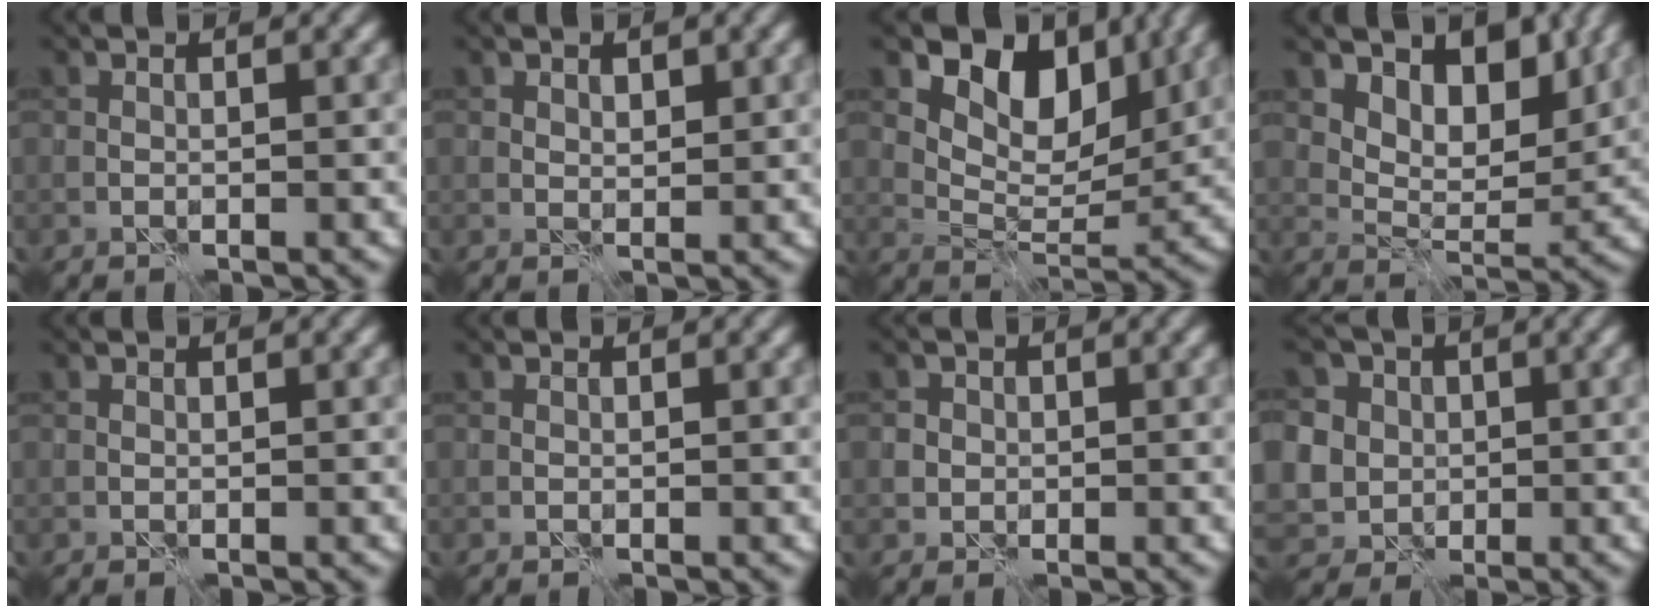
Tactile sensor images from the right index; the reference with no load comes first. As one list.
[{"total": 1.3, "force": [0.8, 0.7, 0.7], "torque": [-0.009, -0.002, 0.014]}, {"total": 7.6, "force": [4.3, 4.4, 4.4], "torque": [-0.062, -0.012, 0.068]}, {"total": 6.5, "force": [4.0, 3.5, 3.7], "torque": [-0.053, -0.014, 0.059]}, {"total": 0.0}, {"total": 0.0}, {"total": 1.8, "force": [0.3, 1.7, 0.4], "torque": [0.004, 0.003, 0.000]}, {"total": 7.9, "force": [2.3, 7.0, 3.0], "torque": [-0.071, 0.024, 0.022]}]